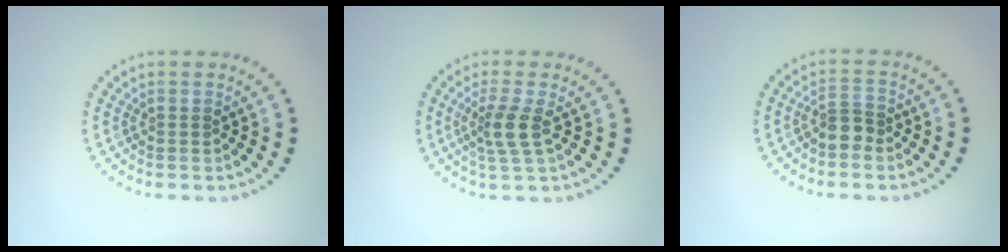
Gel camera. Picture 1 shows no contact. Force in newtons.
{"total": 2.7, "press": 2.1, "slide": 1.7}
{"total": 1.9, "press": 1.6, "slide": 1.1}